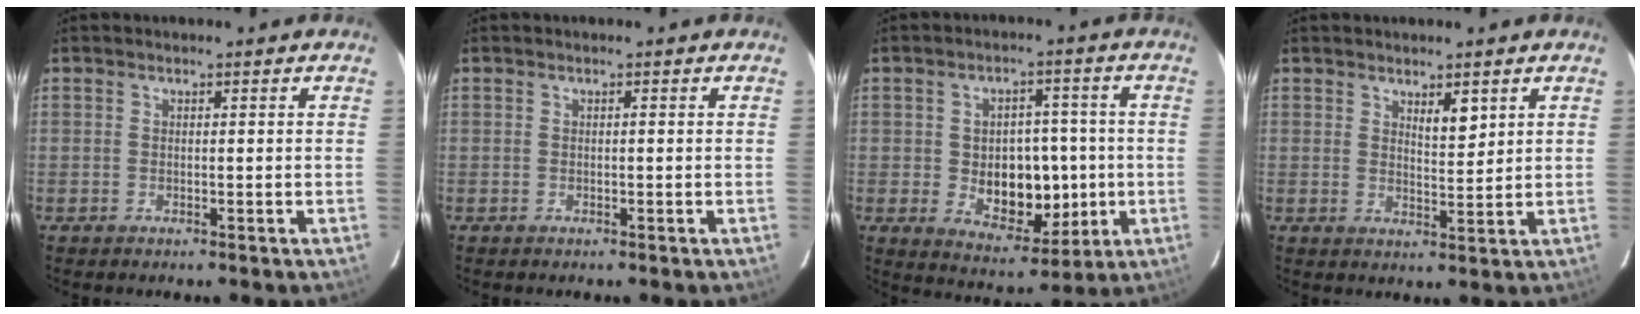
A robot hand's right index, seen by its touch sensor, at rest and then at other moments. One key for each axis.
{"total": 0.0}
{"total": 10.5, "fx": -0.9, "fy": 6.4, "fz": 8.2, "tx": -0.121, "ty": 0.012, "tz": 0.002}
{"total": 3.1, "fx": 1.9, "fy": 0.8, "fz": 2.3, "tx": -0.041, "ty": -0.006, "tz": 0.035}